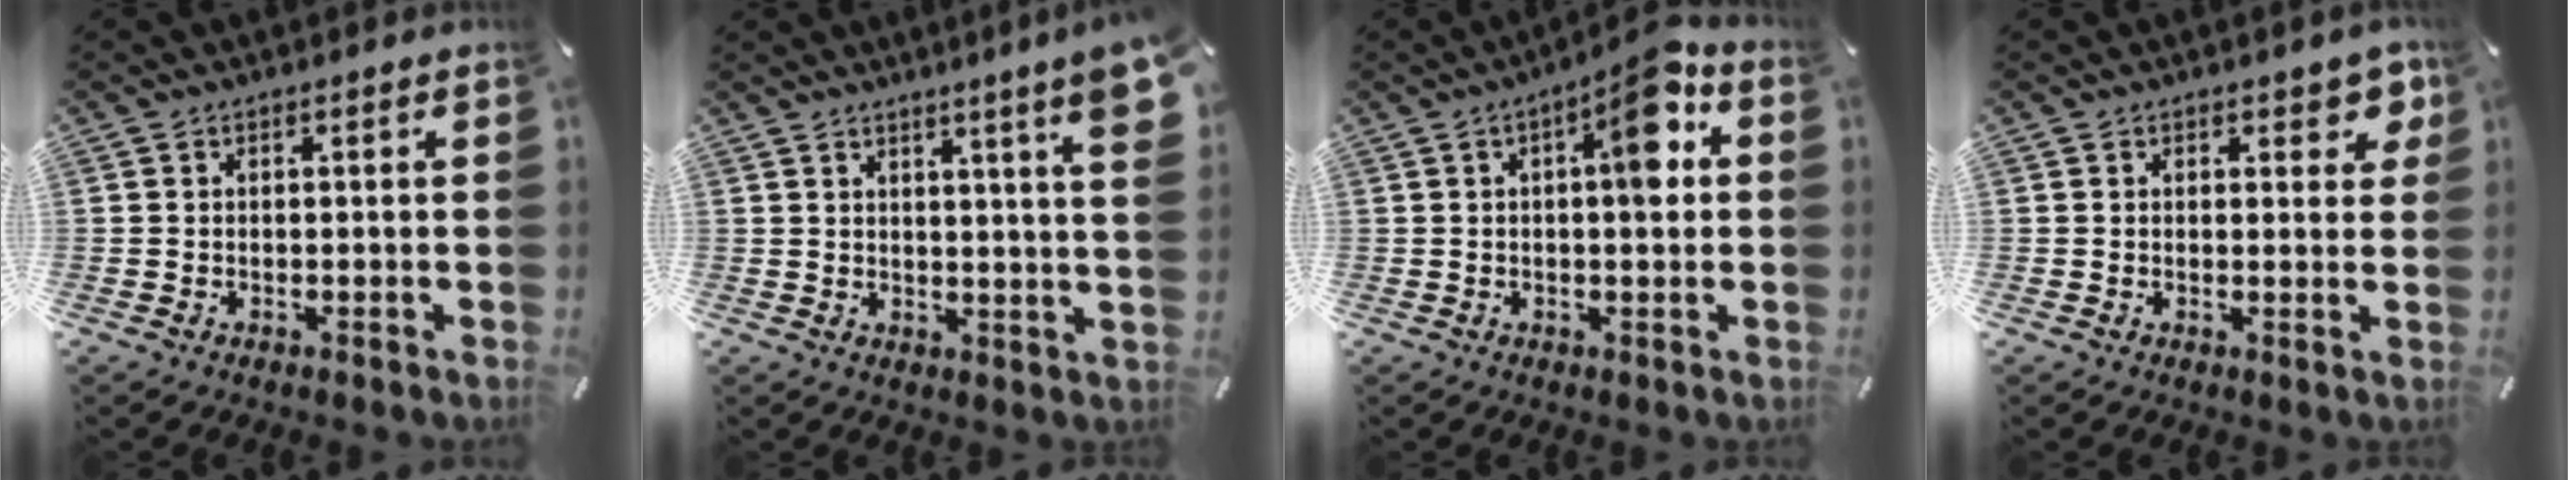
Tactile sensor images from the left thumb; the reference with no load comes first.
{"total": 8.8, "force": [5.0, 0.0, 7.3], "torque": [-0.106, -0.032, 0.079]}
{"total": 11.0, "force": [2.8, 3.7, 9.9], "torque": [-0.132, -0.007, 0.036]}
{"total": 4.7, "force": [2.7, 2.7, 2.7], "torque": [-0.019, -0.010, 0.041]}